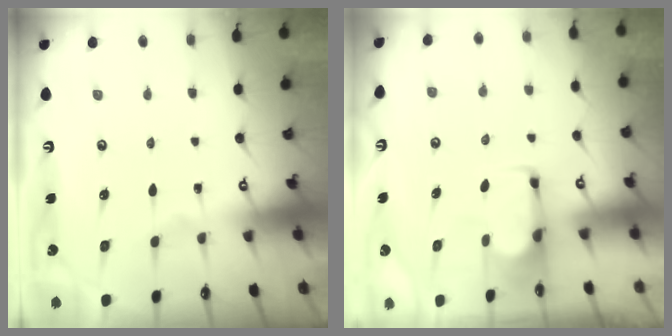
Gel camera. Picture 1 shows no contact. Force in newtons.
{"total": 1.9, "press": 1.8, "slide": 0.7}